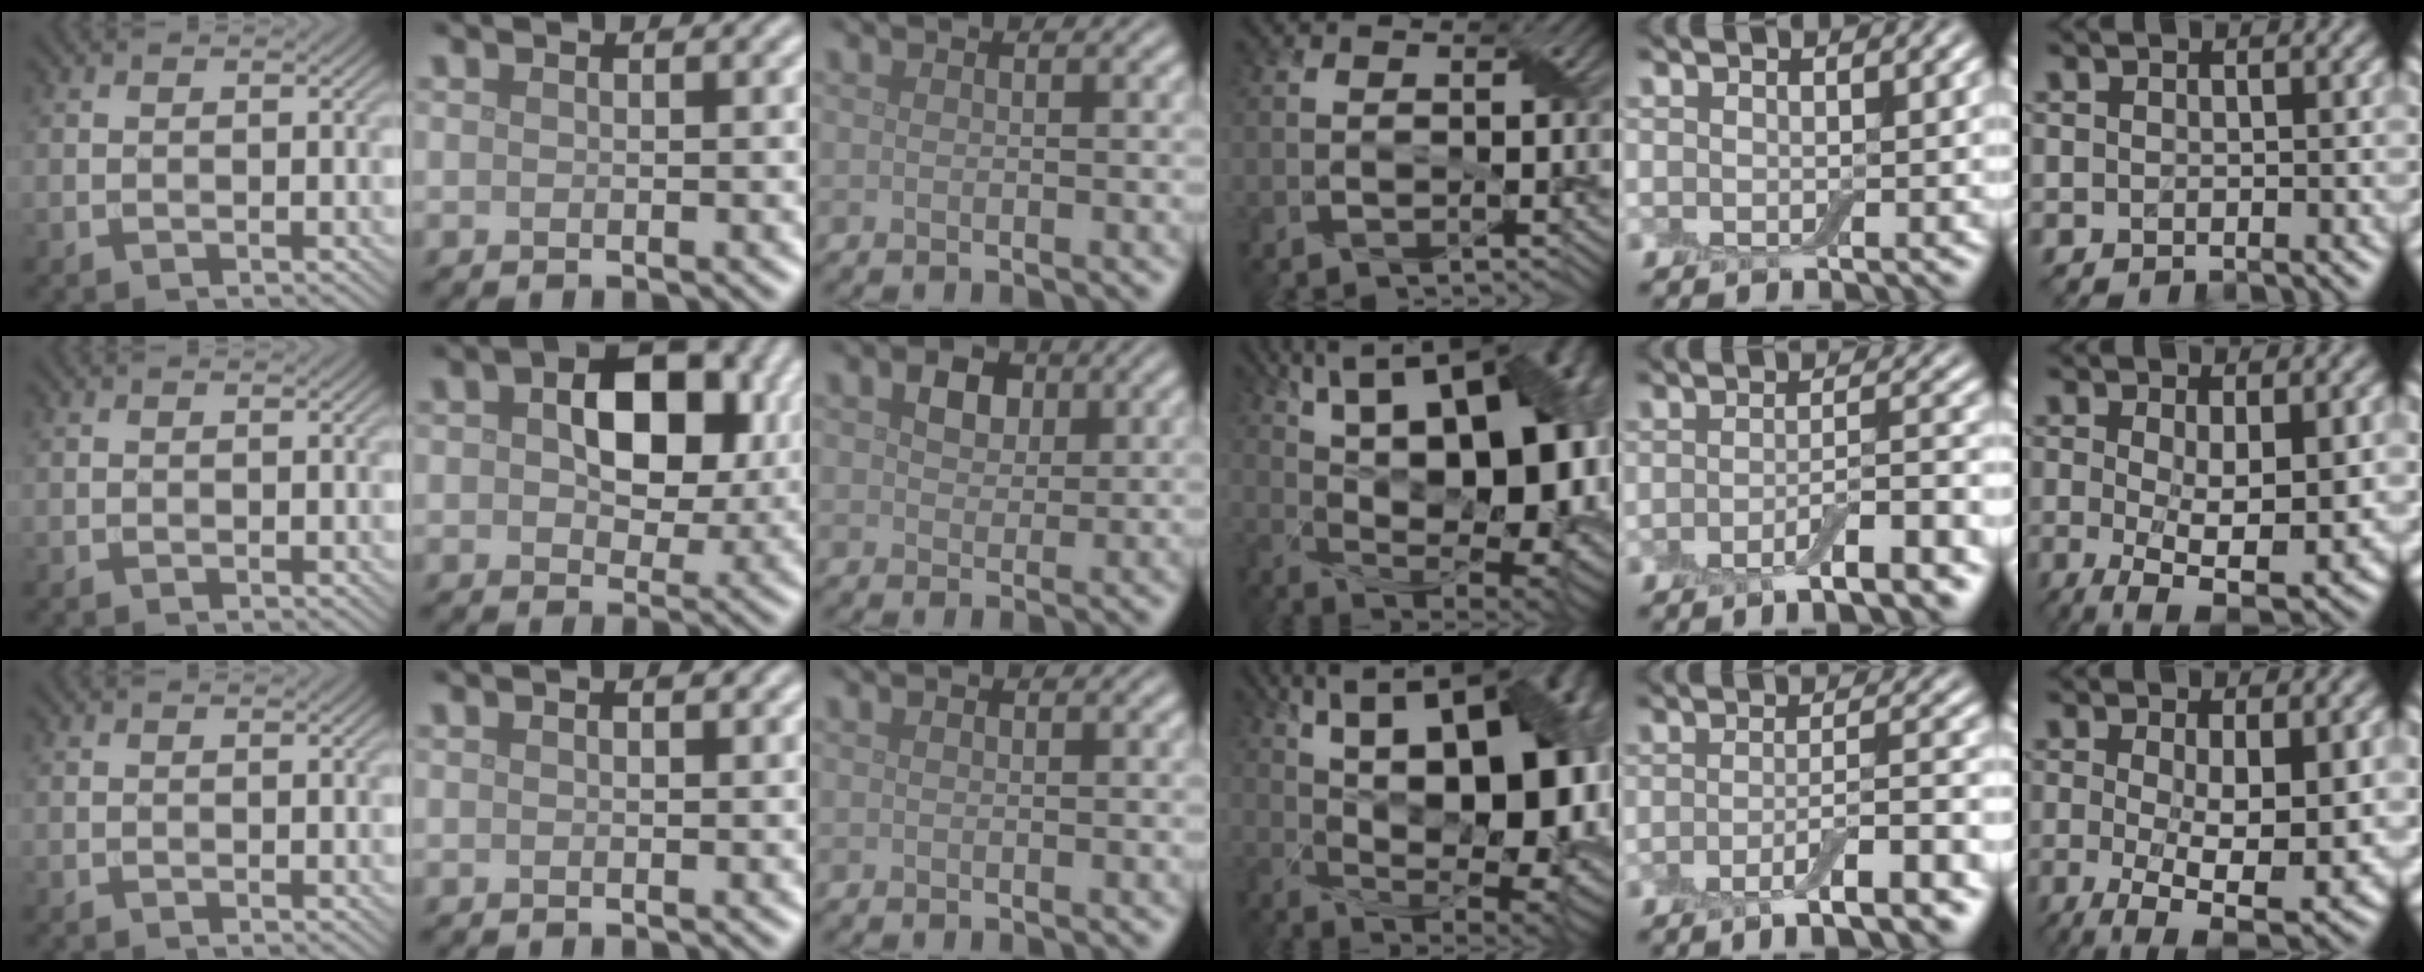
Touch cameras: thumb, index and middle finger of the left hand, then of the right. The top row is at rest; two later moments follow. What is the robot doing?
{"motion": "wrap", "object": "adhesive wrap"}